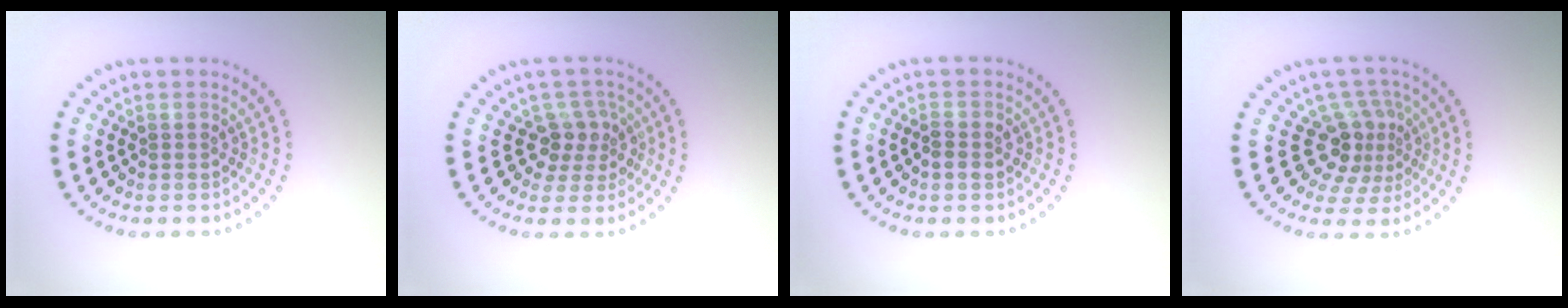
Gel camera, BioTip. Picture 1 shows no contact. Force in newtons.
{"total": 2.7, "press": 2.0, "slide": 1.8}
{"total": 1.4, "press": 1.4, "slide": 0.2}
{"total": 3.9, "press": 2.7, "slide": 2.9}